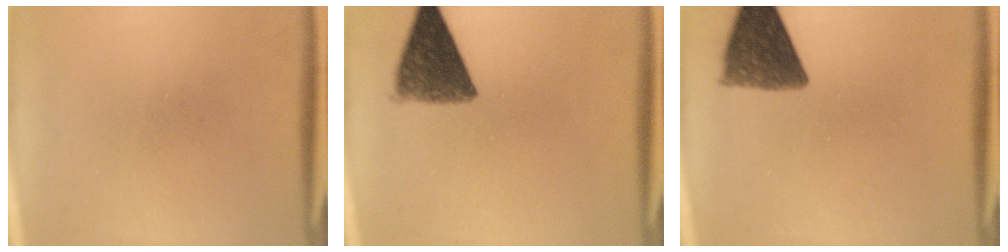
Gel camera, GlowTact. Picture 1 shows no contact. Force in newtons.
{"total": 9.3}
{"total": 10.0}